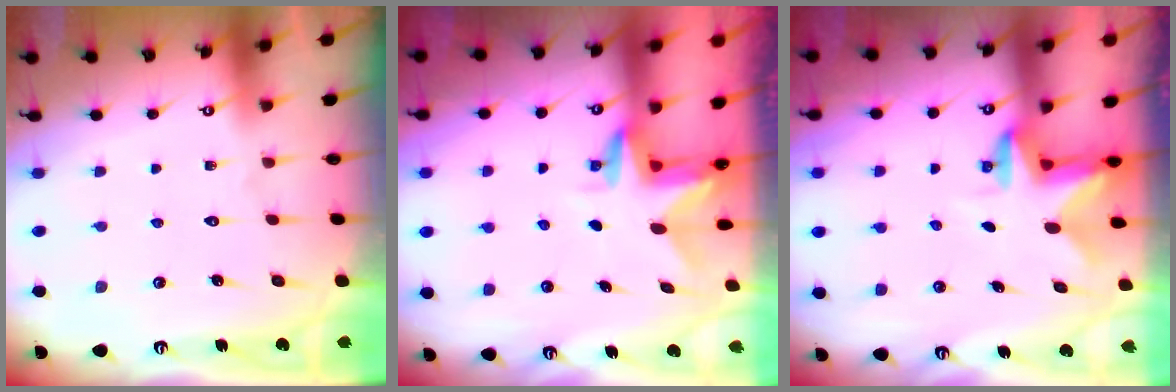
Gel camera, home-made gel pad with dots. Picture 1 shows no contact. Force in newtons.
{"total": 3.0, "press": 3.0, "slide": 0.3}
{"total": 2.3, "press": 2.3, "slide": 0.4}